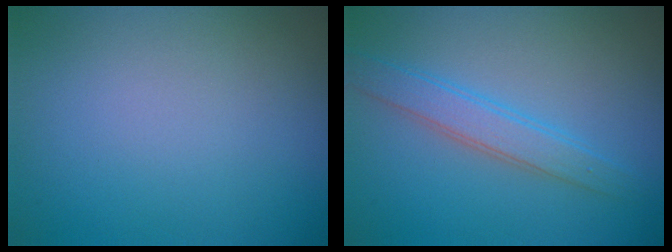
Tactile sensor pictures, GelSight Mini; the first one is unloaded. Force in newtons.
{"total": 2.9, "press": 2.9, "slide": 0.1}